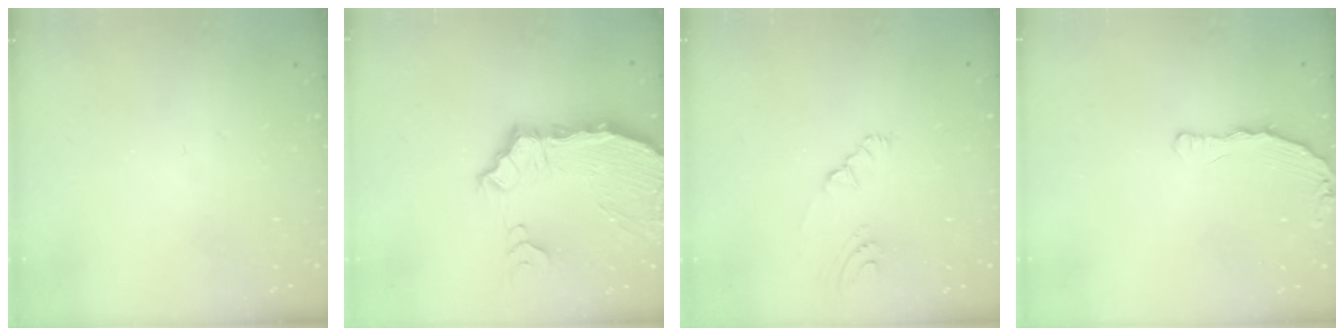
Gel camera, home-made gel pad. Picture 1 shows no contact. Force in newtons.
{"total": 10.5, "press": 9.9, "slide": 3.4}
{"total": 5.6, "press": 3.4, "slide": 4.5}
{"total": 6.3, "press": 4.7, "slide": 4.2}